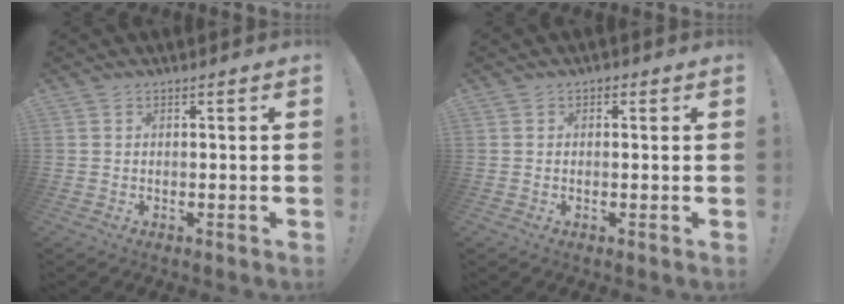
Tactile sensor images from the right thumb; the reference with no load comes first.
{"total": 0.8, "force": [-0.1, 0.7, 0.5], "torque": [-0.001, -0.001, -0.004]}